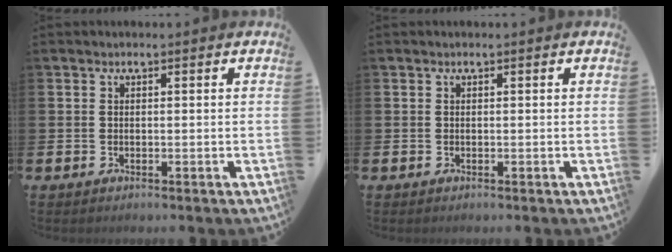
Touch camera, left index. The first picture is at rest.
{"total": 0.0}